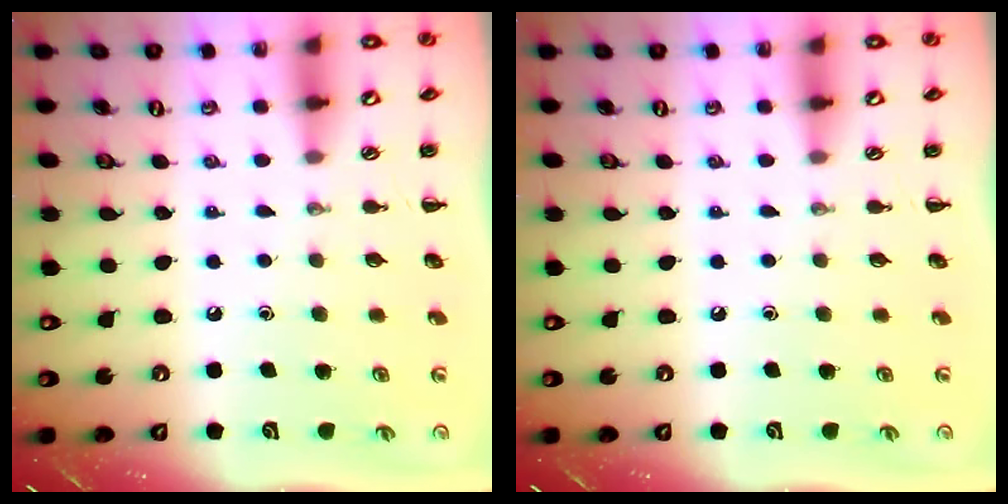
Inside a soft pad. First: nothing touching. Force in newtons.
{"total": 0.0}